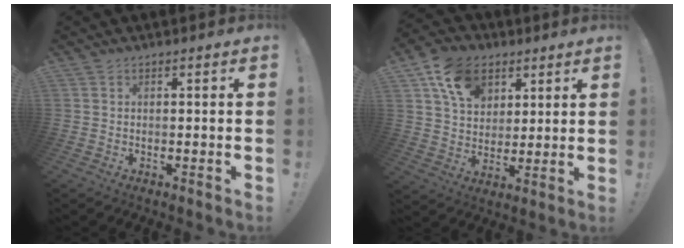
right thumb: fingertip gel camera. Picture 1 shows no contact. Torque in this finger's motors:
{"motor_torque": [1.34, 1.16, 0.38, 0.24, 0.03]}